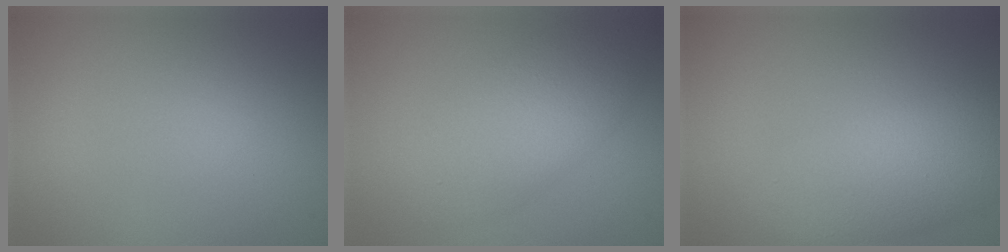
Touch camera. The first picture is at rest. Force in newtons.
{"total": 5.3, "press": 5.3, "slide": 0.3}
{"total": 5.4, "press": 5.4, "slide": 0.2}